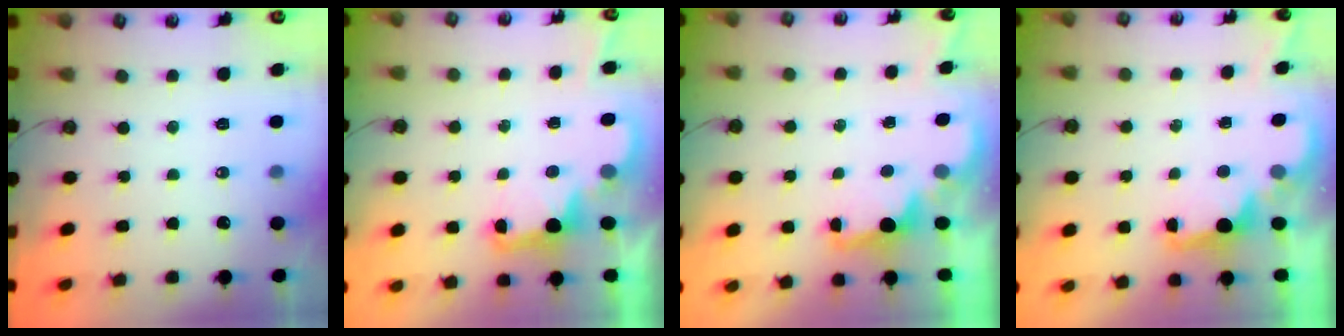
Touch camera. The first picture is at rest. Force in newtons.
{"total": 3.0, "press": 2.9, "slide": 0.6}
{"total": 1.6, "press": 1.4, "slide": 0.7}
{"total": 2.0, "press": 1.9, "slide": 0.8}